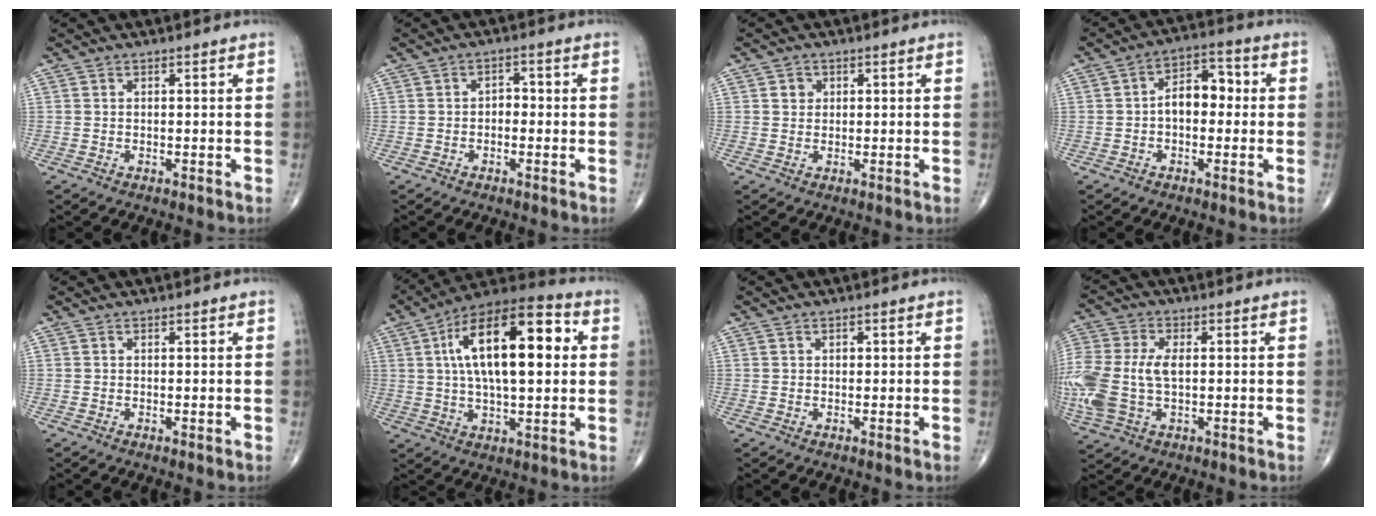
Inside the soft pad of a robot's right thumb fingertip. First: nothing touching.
{"total": 2.4, "force": [-0.4, 1.7, 1.7], "torque": [-0.011, 0.011, -0.013]}
{"total": 2.0, "force": [0.6, 1.8, 0.7], "torque": [0.001, -0.001, 0.008]}
{"total": 7.8, "force": [-0.2, 5.0, 6.0], "torque": [-0.070, 0.030, -0.014]}
{"total": 0.0}
{"total": 21.5, "force": [4.3, 9.1, 19.0], "torque": [-0.300, 0.018, 0.059]}
{"total": 0.7, "force": [0.2, 0.6, 0.4], "torque": [-0.003, 0.001, 0.004]}
{"total": 16.2, "force": [-0.6, 9.8, 13.0], "torque": [-0.350, 0.002, -0.006]}